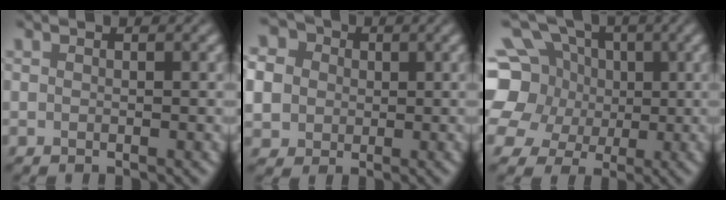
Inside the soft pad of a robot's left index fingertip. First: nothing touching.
{"total": 9.6, "force": [1.7, 8.5, 4.1], "torque": [-0.105, 0.025, 0.016]}
{"total": 12.7, "force": [2.5, 11.0, 6.0], "torque": [-0.155, 0.027, 0.016]}